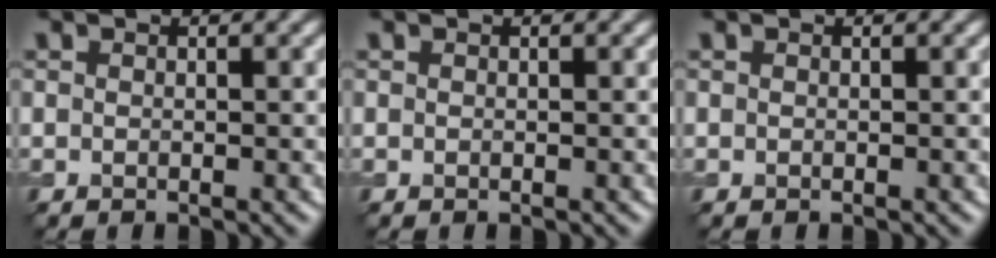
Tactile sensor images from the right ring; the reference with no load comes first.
{"total": 0.0}
{"total": 0.0}